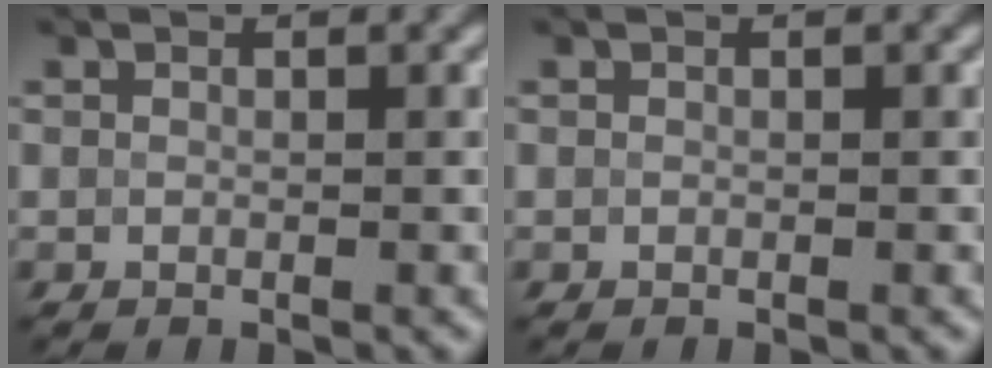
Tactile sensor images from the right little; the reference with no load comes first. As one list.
[{"total": 0.0}]